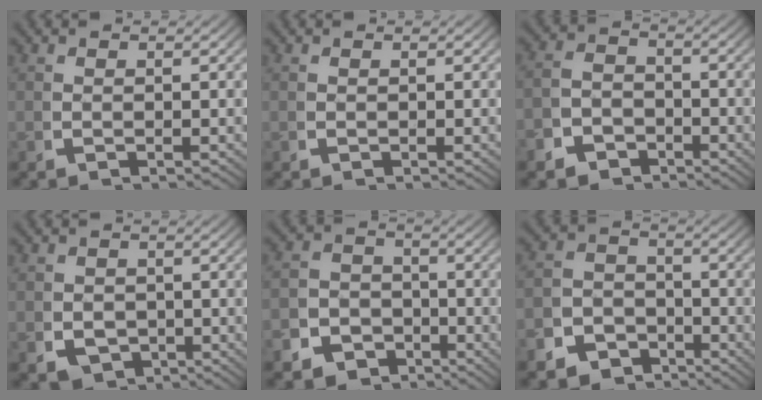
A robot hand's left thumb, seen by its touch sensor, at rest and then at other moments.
{"total": 0.0}
{"total": 3.7, "force": [-2.6, 2.5, 0.9], "torque": [-0.010, -0.015, -0.044]}
{"total": 4.4, "force": [-1.6, 3.6, 2.0], "torque": [-0.033, -0.027, -0.016]}
{"total": 9.2, "force": [-4.7, 7.4, 2.5], "torque": [-0.025, -0.035, -0.080]}
{"total": 8.2, "force": [-4.9, 6.2, 2.2], "torque": [-0.015, -0.036, -0.082]}